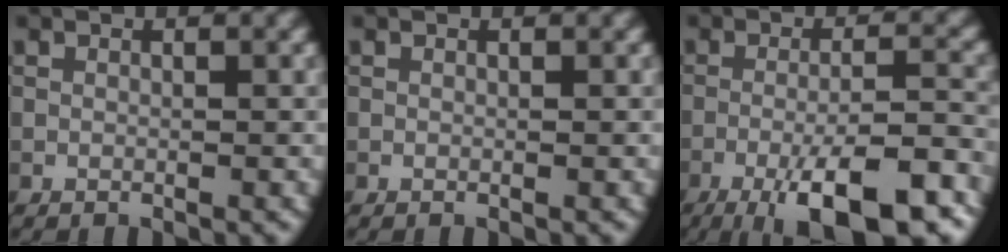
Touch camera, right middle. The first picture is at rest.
{"total": 0.0}
{"total": 10.6, "force": [-5.9, 2.5, 8.5], "torque": [-0.135, -0.001, -0.095]}